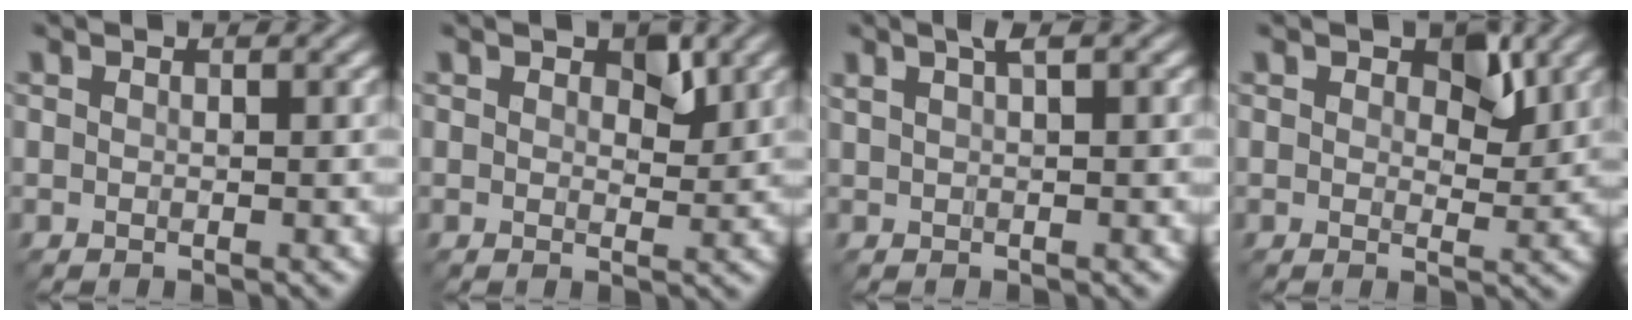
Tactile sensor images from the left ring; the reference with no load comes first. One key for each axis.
{"total": 2.0, "fx": 0.8, "fy": 1.1, "fz": 1.4, "tx": -0.016, "ty": -0.004, "tz": 0.012}
{"total": 1.6, "fx": 0.9, "fy": 0.3, "fz": 1.2, "tx": -0.023, "ty": 0.005, "tz": 0.015}
{"total": 3.2, "fx": 1.2, "fy": 1.8, "fz": 2.4, "tx": -0.031, "ty": -0.002, "tz": 0.016}